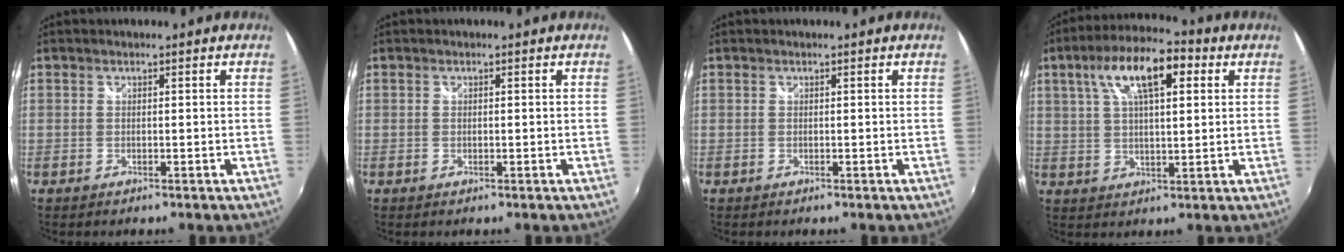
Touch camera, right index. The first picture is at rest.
{"total": 0.0}
{"total": 0.0}
{"total": 13.4, "force": [5.5, 4.9, 11.2], "torque": [-0.199, 0.031, 0.088]}